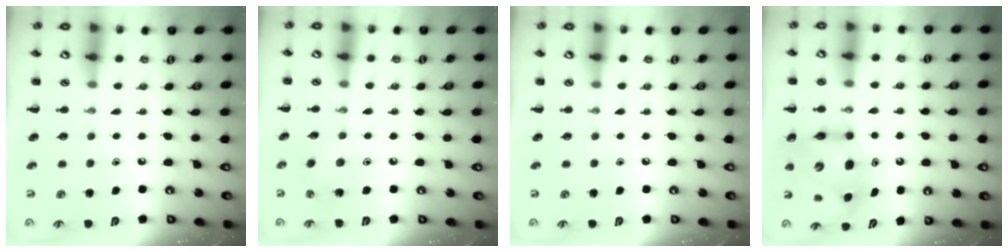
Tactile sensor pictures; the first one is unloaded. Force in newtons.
{"total": 2.8, "press": 2.6, "slide": 0.9}
{"total": 0.0}
{"total": 8.9, "press": 8.7, "slide": 1.9}